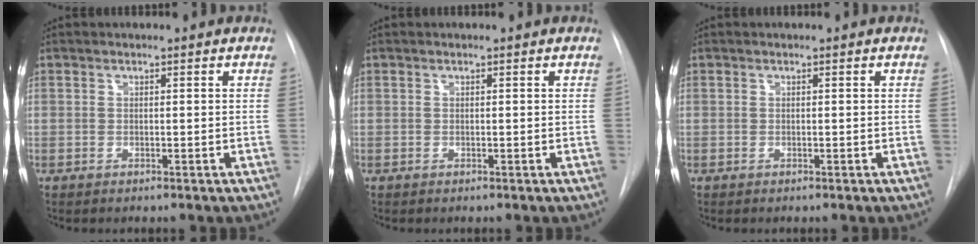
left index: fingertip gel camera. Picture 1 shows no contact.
{"total": 0.0}
{"total": 0.0}